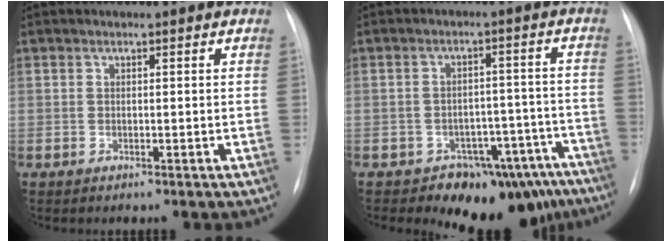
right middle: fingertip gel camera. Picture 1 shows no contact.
{"total": 11.8, "force": [-9.5, 6.5, 2.5], "torque": [0.009, 0.055, -0.117]}